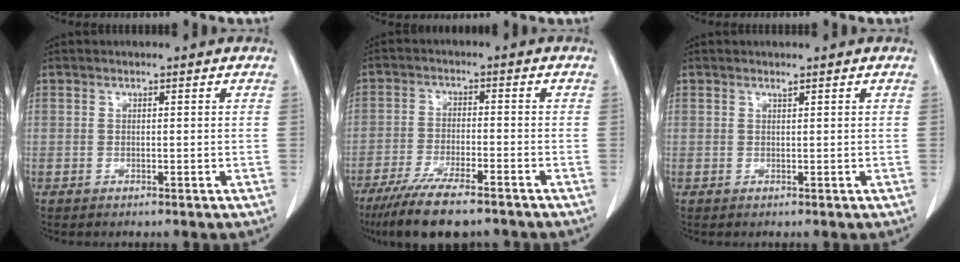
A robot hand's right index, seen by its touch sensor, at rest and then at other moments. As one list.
[{"total": 11.1, "force": [-8.7, 2.0, 6.6], "torque": [-0.112, -0.025, -0.143]}, {"total": 0.0}]